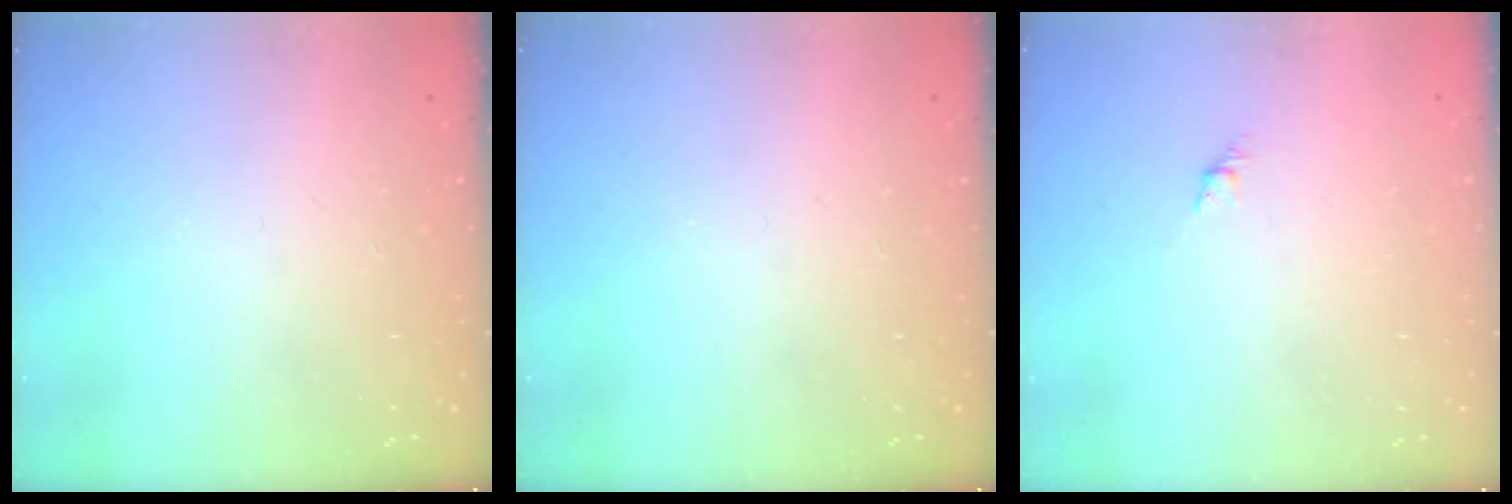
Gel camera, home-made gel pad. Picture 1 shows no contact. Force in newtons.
{"total": 0.0}
{"total": 3.0, "press": 2.9, "slide": 0.7}